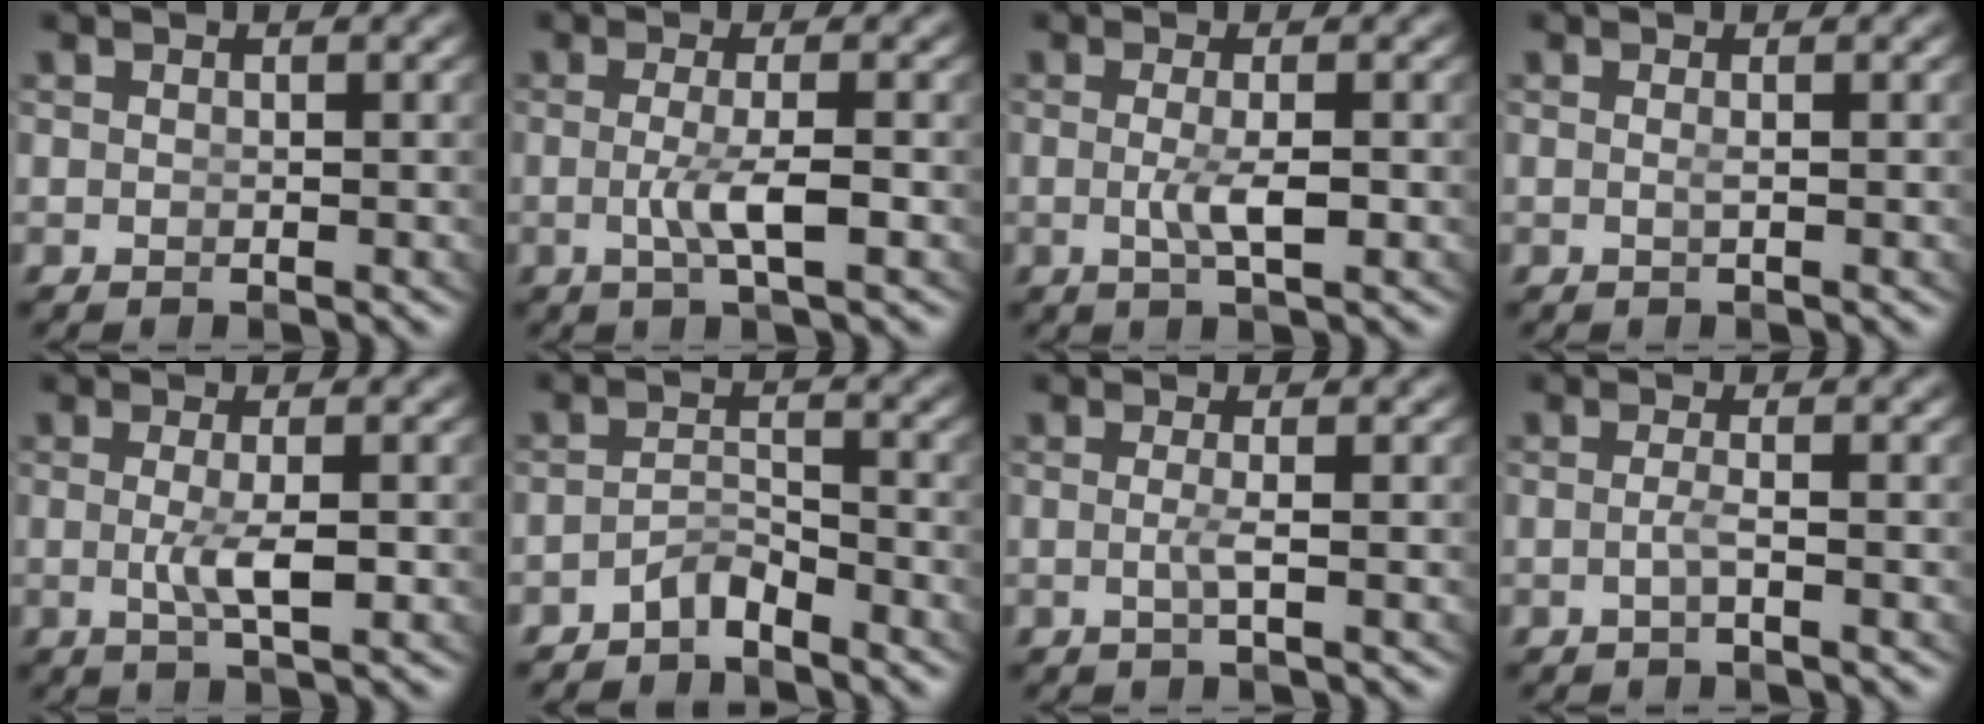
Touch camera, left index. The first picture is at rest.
{"total": 2.9, "force": [-0.8, -0.2, 2.8], "torque": [-0.058, -0.011, -0.005]}
{"total": 2.4, "force": [-0.7, -0.1, 2.3], "torque": [-0.048, -0.011, -0.003]}
{"total": 0.6, "force": [-0.2, -0.4, 0.4], "torque": [-0.013, -0.006, 0.000]}
{"total": 2.6, "force": [-0.6, -0.1, 2.6], "torque": [-0.051, -0.012, 0.000]}
{"total": 2.6, "force": [-2.5, 0.5, 0.5], "torque": [-0.011, -0.007, -0.040]}
{"total": 1.4, "force": [-0.6, -0.8, 1.0], "torque": [-0.029, -0.011, -0.003]}
{"total": 1.5, "force": [-1.0, -0.8, 0.7], "torque": [-0.021, -0.008, -0.012]}